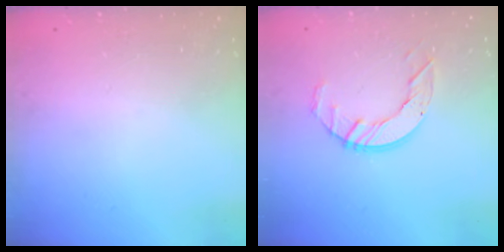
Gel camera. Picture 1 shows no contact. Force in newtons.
{"total": 5.8, "press": 5.8, "slide": 0.4}